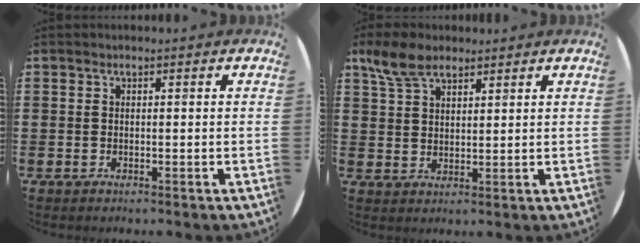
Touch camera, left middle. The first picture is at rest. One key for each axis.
{"total": 5.7, "fx": 4.3, "fy": 2.6, "fz": 2.7, "tx": -0.063, "ty": 0.001, "tz": 0.082}